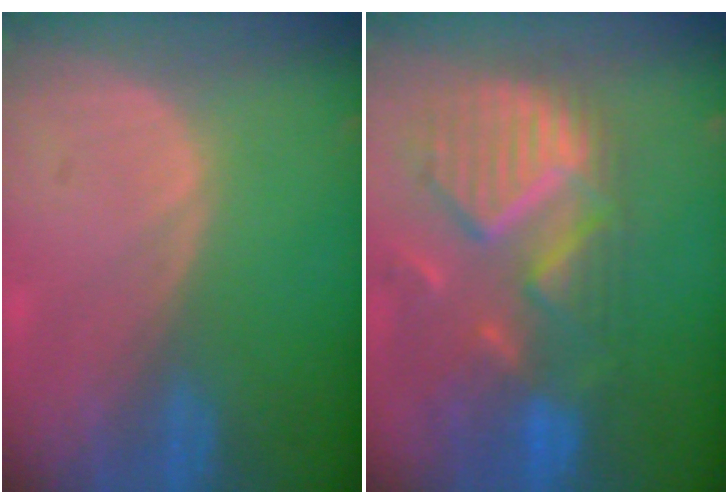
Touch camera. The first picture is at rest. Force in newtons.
{"total": 12.0, "press": 10.4, "slide": 6.0}